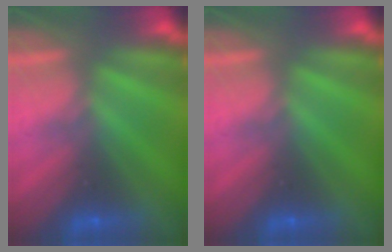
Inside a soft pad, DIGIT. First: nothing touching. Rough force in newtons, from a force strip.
{"total": 0.0}